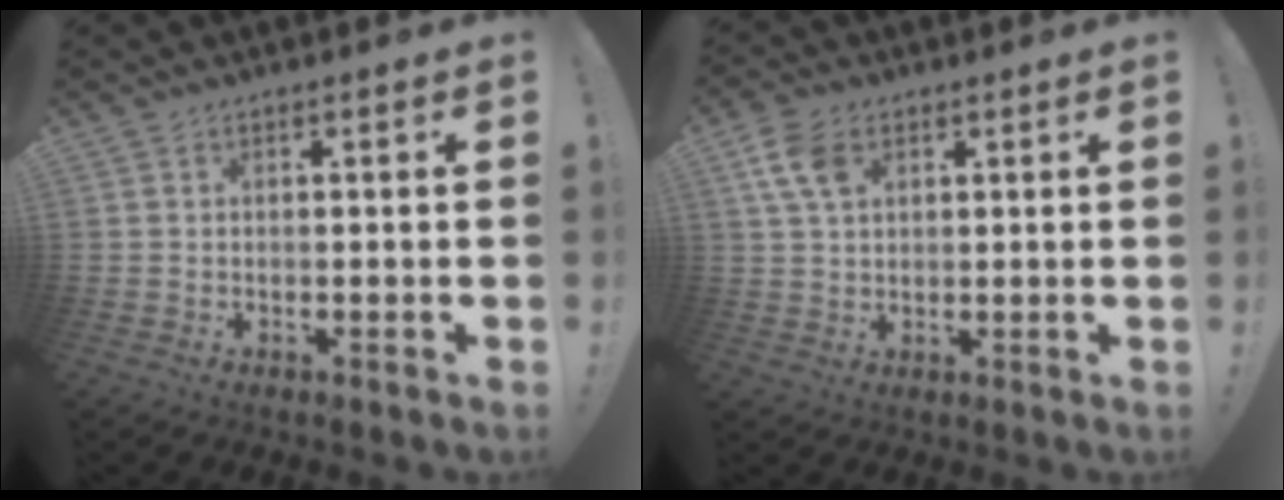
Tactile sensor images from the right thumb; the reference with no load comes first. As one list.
[{"total": 8.9, "force": [3.6, 6.1, 5.3], "torque": [-0.091, -0.004, 0.070]}]